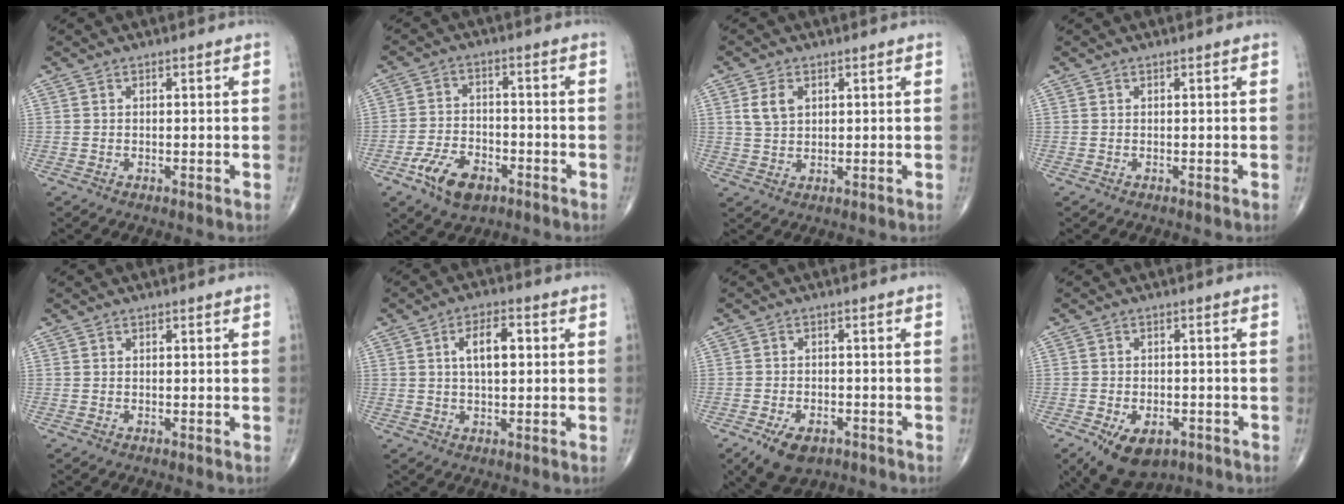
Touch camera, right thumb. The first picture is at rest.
{"total": 9.0, "force": [-4.8, 5.2, 5.6], "torque": [-0.092, 0.020, -0.085]}
{"total": 4.5, "force": [1.5, 3.0, 3.0], "torque": [-0.050, -0.004, 0.033]}
{"total": 0.0}
{"total": 0.0}
{"total": 7.0, "force": [1.3, 3.4, 6.0], "torque": [-0.091, 0.009, 0.020]}
{"total": 7.3, "force": [-4.2, 4.2, 4.4], "torque": [-0.068, 0.008, -0.064]}
{"total": 10.0, "force": [-5.3, 5.8, 6.1], "torque": [-0.086, 0.012, -0.073]}